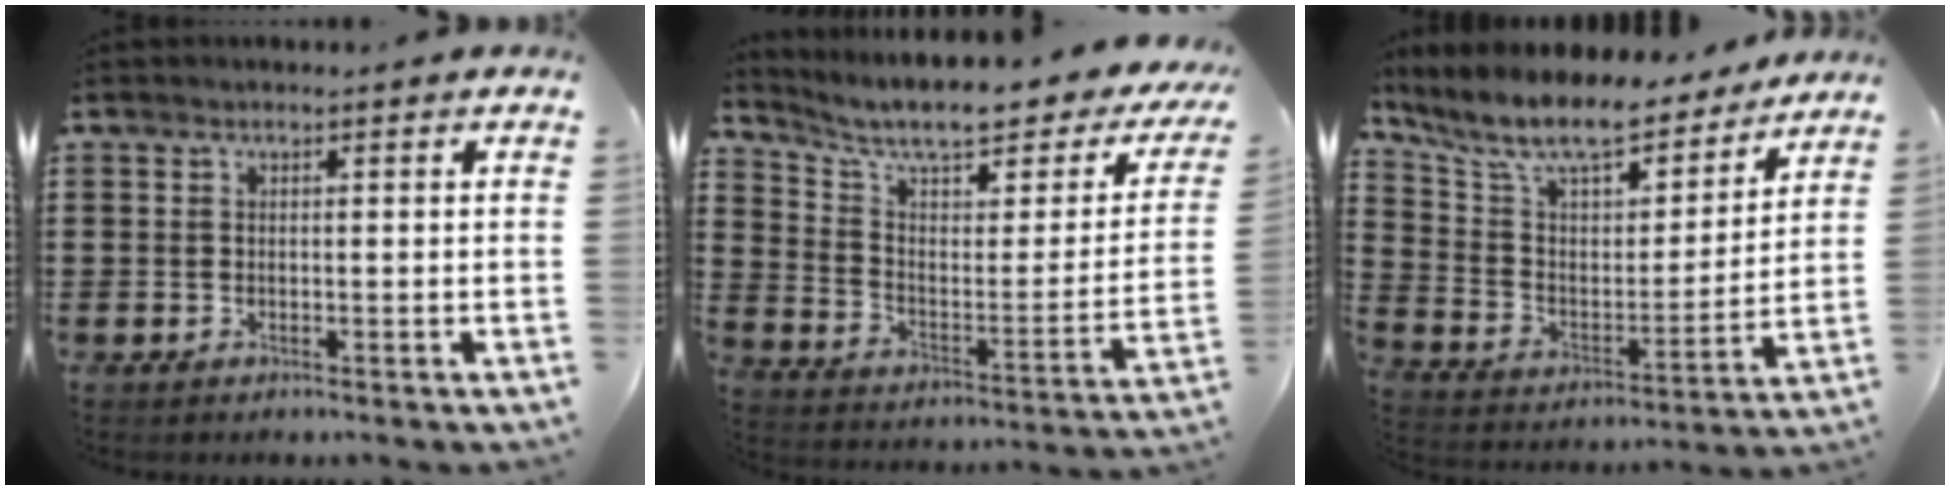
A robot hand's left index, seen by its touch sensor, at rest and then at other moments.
{"total": 8.7, "force": [7.1, 1.4, 4.8], "torque": [-0.116, -0.050, 0.117]}
{"total": 10.2, "force": [9.2, 2.2, 3.9], "torque": [-0.119, -0.056, 0.160]}